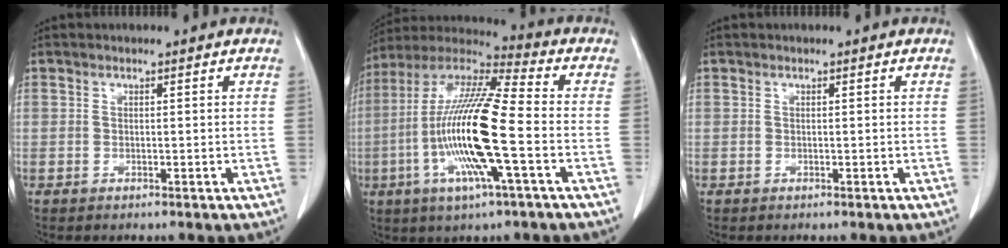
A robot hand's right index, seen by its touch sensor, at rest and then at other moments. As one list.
[{"total": 18.0, "force": [-3.9, 1.3, 17.5], "torque": [-0.355, -0.008, -0.080]}, {"total": 0.0}]